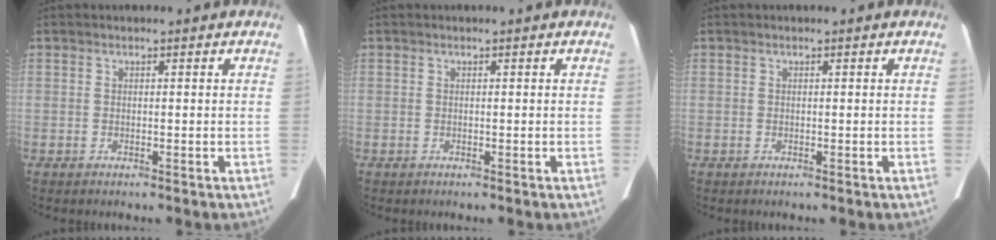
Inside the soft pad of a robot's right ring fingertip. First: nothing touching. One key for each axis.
{"total": 0.0}
{"total": 0.0}